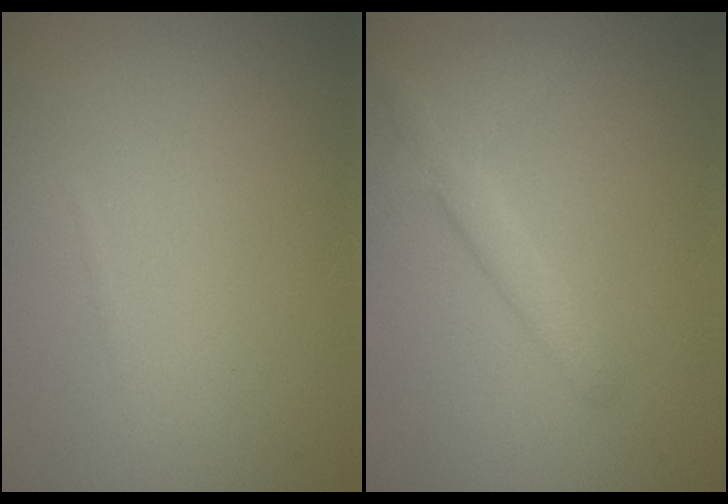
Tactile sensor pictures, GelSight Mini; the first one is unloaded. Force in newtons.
{"total": 2.6, "press": 2.5, "slide": 0.1}